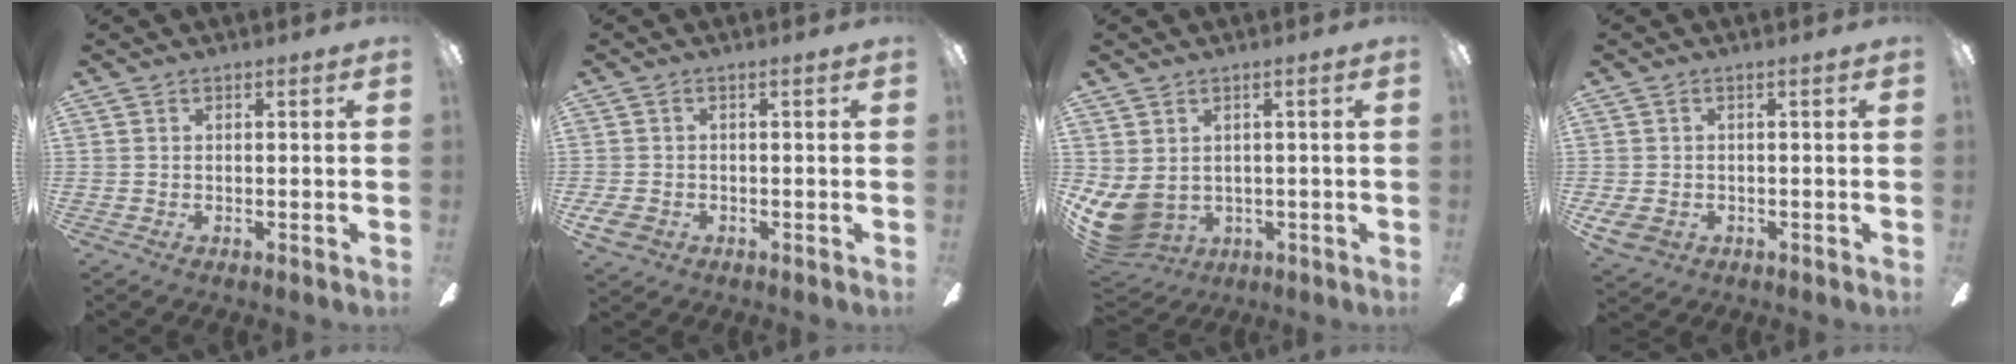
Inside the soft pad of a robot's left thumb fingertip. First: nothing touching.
{"total": 3.6, "force": [-1.5, 2.3, 2.3], "torque": [-0.055, 0.004, -0.031]}
{"total": 7.8, "force": [-0.9, 5.9, 5.0], "torque": [-0.134, -0.011, -0.012]}
{"total": 3.7, "force": [-1.1, 2.5, 2.5], "torque": [-0.060, 0.005, -0.024]}